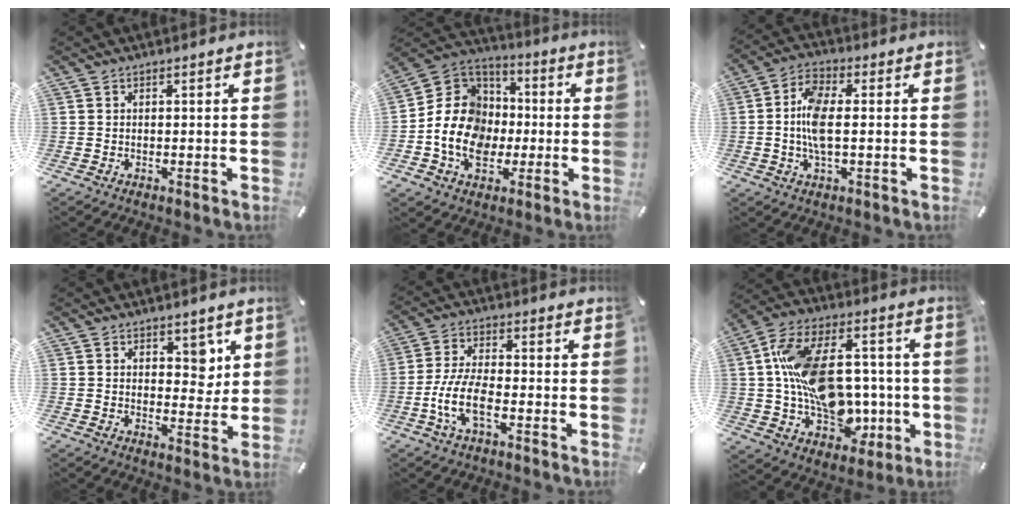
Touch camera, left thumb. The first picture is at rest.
{"total": 15.0, "force": [-3.6, 12.8, 6.9], "torque": [-0.158, 0.027, -0.064]}
{"total": 8.8, "force": [-0.4, 4.0, 7.9], "torque": [-0.172, -0.004, -0.009]}
{"total": 5.4, "force": [2.7, 3.8, 2.8], "torque": [-0.010, -0.015, 0.038]}
{"total": 8.9, "force": [-3.5, 3.6, 7.3], "torque": [-0.163, -0.004, -0.066]}
{"total": 21.2, "force": [0.9, 15.0, 15.0], "torque": [-0.271, 0.011, 0.028]}